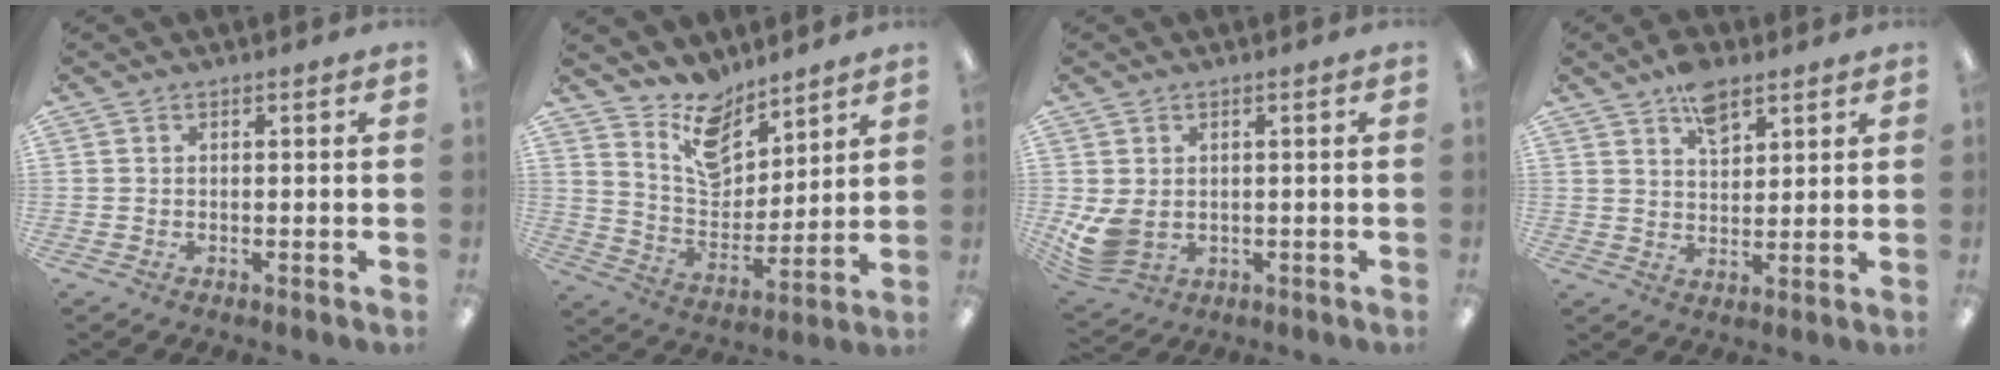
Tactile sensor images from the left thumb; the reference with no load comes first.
{"total": 12.6, "force": [10.0, 6.3, 4.6], "torque": [-0.079, -0.065, 0.189]}
{"total": 6.2, "force": [0.2, 4.5, 4.3], "torque": [-0.099, -0.008, 0.005]}
{"total": 7.5, "force": [5.1, 3.7, 4.0], "torque": [-0.059, -0.023, 0.089]}